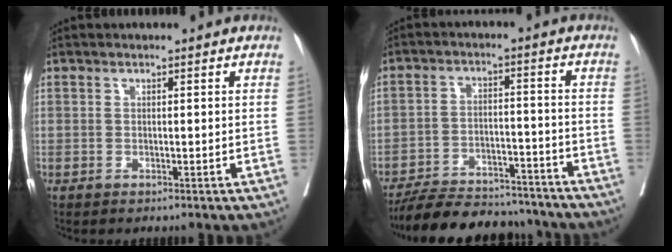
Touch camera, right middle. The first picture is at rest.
{"total": 15.6, "force": [-14.3, 4.4, 4.4], "torque": [-0.070, 0.008, -0.208]}